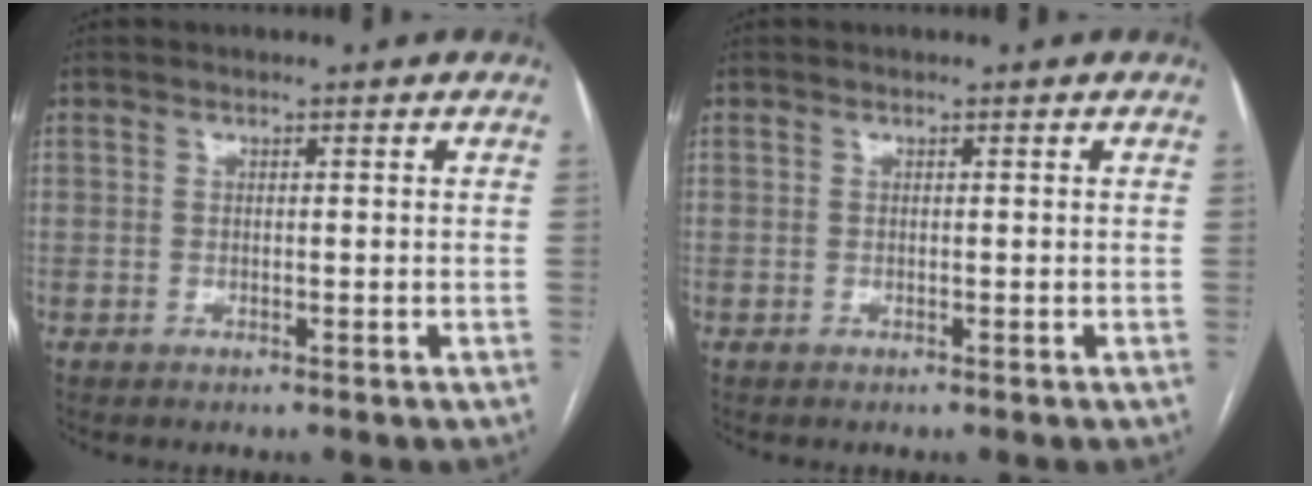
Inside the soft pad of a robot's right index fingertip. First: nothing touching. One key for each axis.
{"total": 0.0}